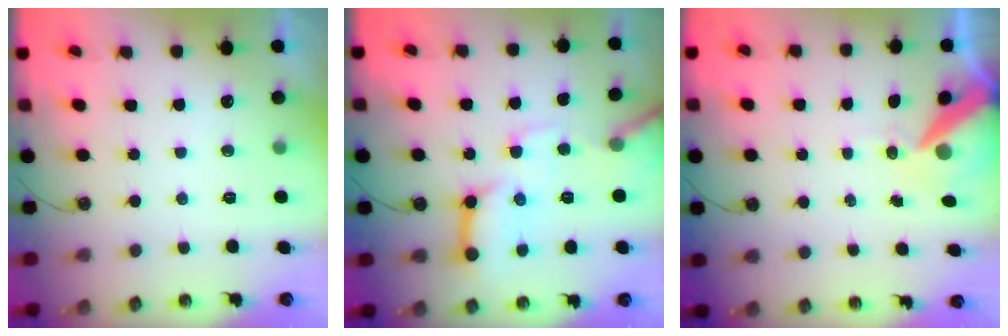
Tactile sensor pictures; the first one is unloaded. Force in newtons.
{"total": 14.8, "press": 14.8, "slide": 1.1}
{"total": 10.4, "press": 10.3, "slide": 1.4}